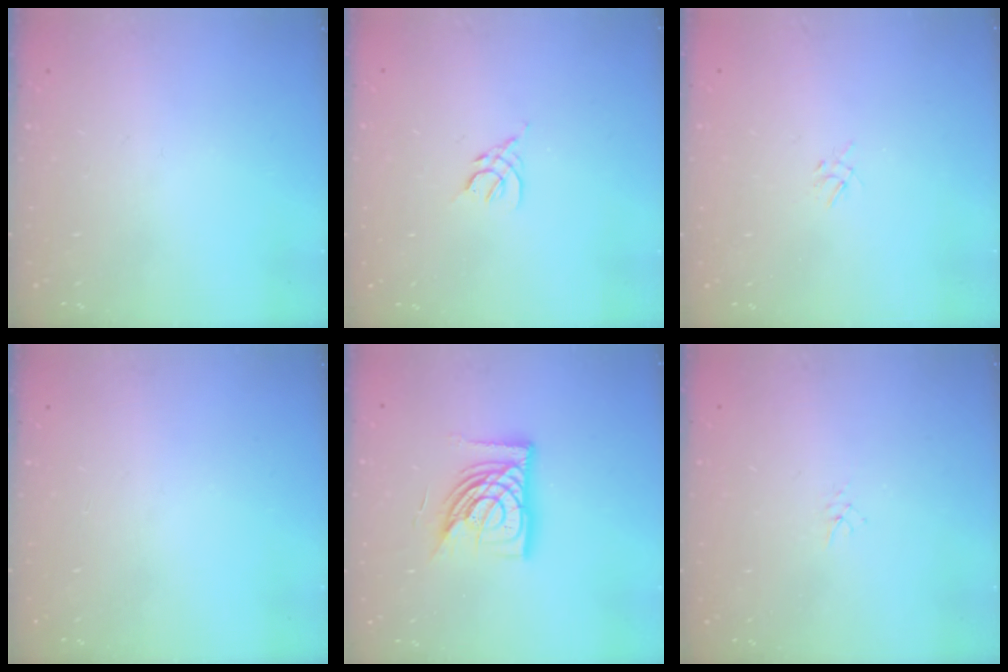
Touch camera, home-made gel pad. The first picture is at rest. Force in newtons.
{"total": 2.5, "press": 2.4, "slide": 0.7}
{"total": 2.0, "press": 2.0, "slide": 0.4}
{"total": 0.0}
{"total": 15.7, "press": 15.5, "slide": 2.2}
{"total": 1.9, "press": 1.9, "slide": 0.3}